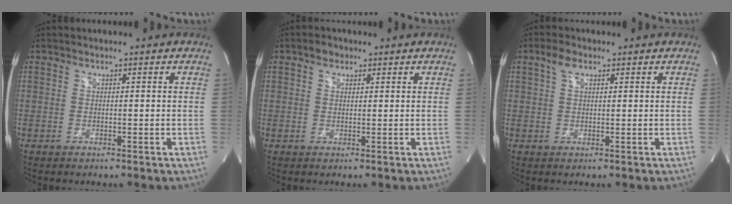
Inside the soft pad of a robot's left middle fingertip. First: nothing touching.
{"total": 1.9, "force": [1.1, 1.3, 0.7], "torque": [-0.014, 0.007, 0.017]}
{"total": 2.5, "force": [1.3, 1.1, 1.7], "torque": [-0.040, 0.013, 0.029]}